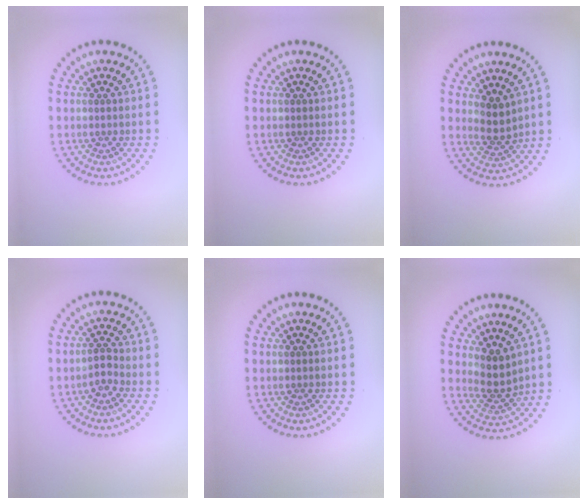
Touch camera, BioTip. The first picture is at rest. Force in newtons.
{"total": 0.0}
{"total": 2.2, "press": 1.8, "slide": 1.3}
{"total": 1.7, "press": 1.3, "slide": 1.0}
{"total": 0.0}
{"total": 2.6, "press": 2.1, "slide": 1.6}